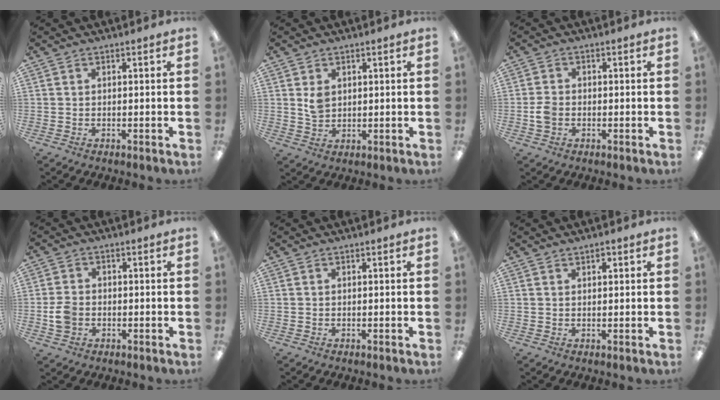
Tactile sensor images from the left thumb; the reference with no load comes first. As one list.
[{"total": 3.9, "force": [1.7, 2.9, 1.9], "torque": [-0.027, -0.003, 0.029]}, {"total": 3.4, "force": [-0.6, 2.7, 2.0], "torque": [-0.034, 0.006, -0.011]}, {"total": 4.7, "force": [-0.9, 3.8, 2.6], "torque": [-0.043, 0.003, -0.017]}, {"total": 0.0}, {"total": 1.4, "force": [1.1, 0.7, 0.4], "torque": [-0.001, -0.004, 0.020]}]